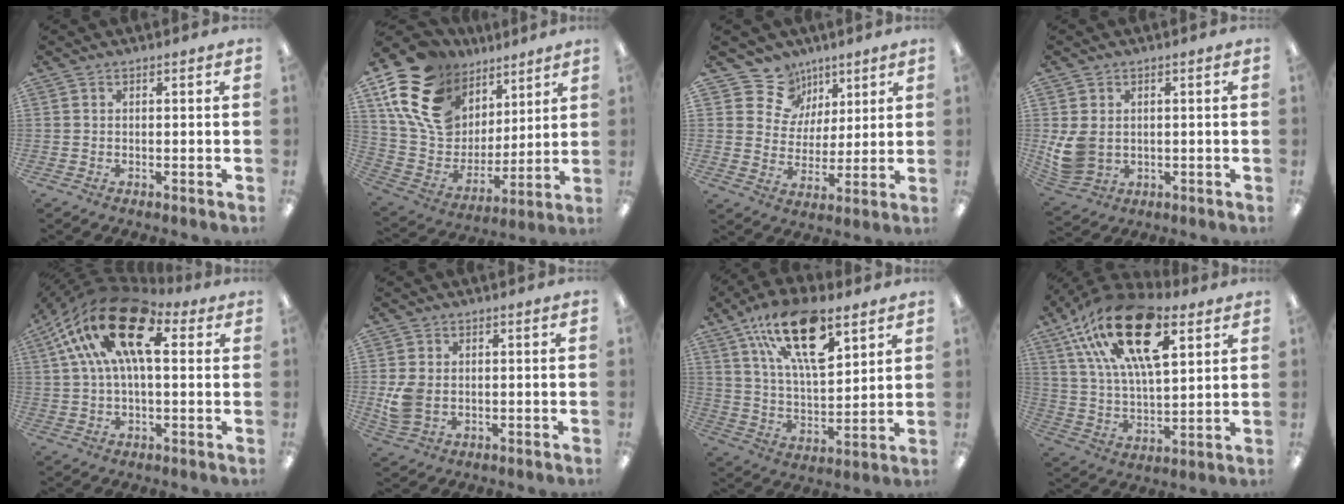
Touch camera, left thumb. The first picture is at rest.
{"total": 20.5, "force": [11.4, 13.8, 9.9], "torque": [-0.199, -0.056, 0.218]}
{"total": 11.3, "force": [7.3, 8.6, 1.1], "torque": [-0.029, -0.060, 0.141]}
{"total": 7.2, "force": [0.6, 5.9, 4.1], "torque": [-0.094, 0.005, 0.015]}
{"total": 20.7, "force": [7.6, 10.2, 16.4], "torque": [-0.316, -0.019, 0.124]}
{"total": 5.8, "force": [-0.2, 4.6, 3.6], "torque": [-0.068, 0.004, 0.000]}
{"total": 20.4, "force": [11.9, 8.6, 14.2], "torque": [-0.253, -0.053, 0.203]}
{"total": 24.3, "force": [12.8, 11.3, 17.3], "torque": [-0.318, -0.052, 0.221]}